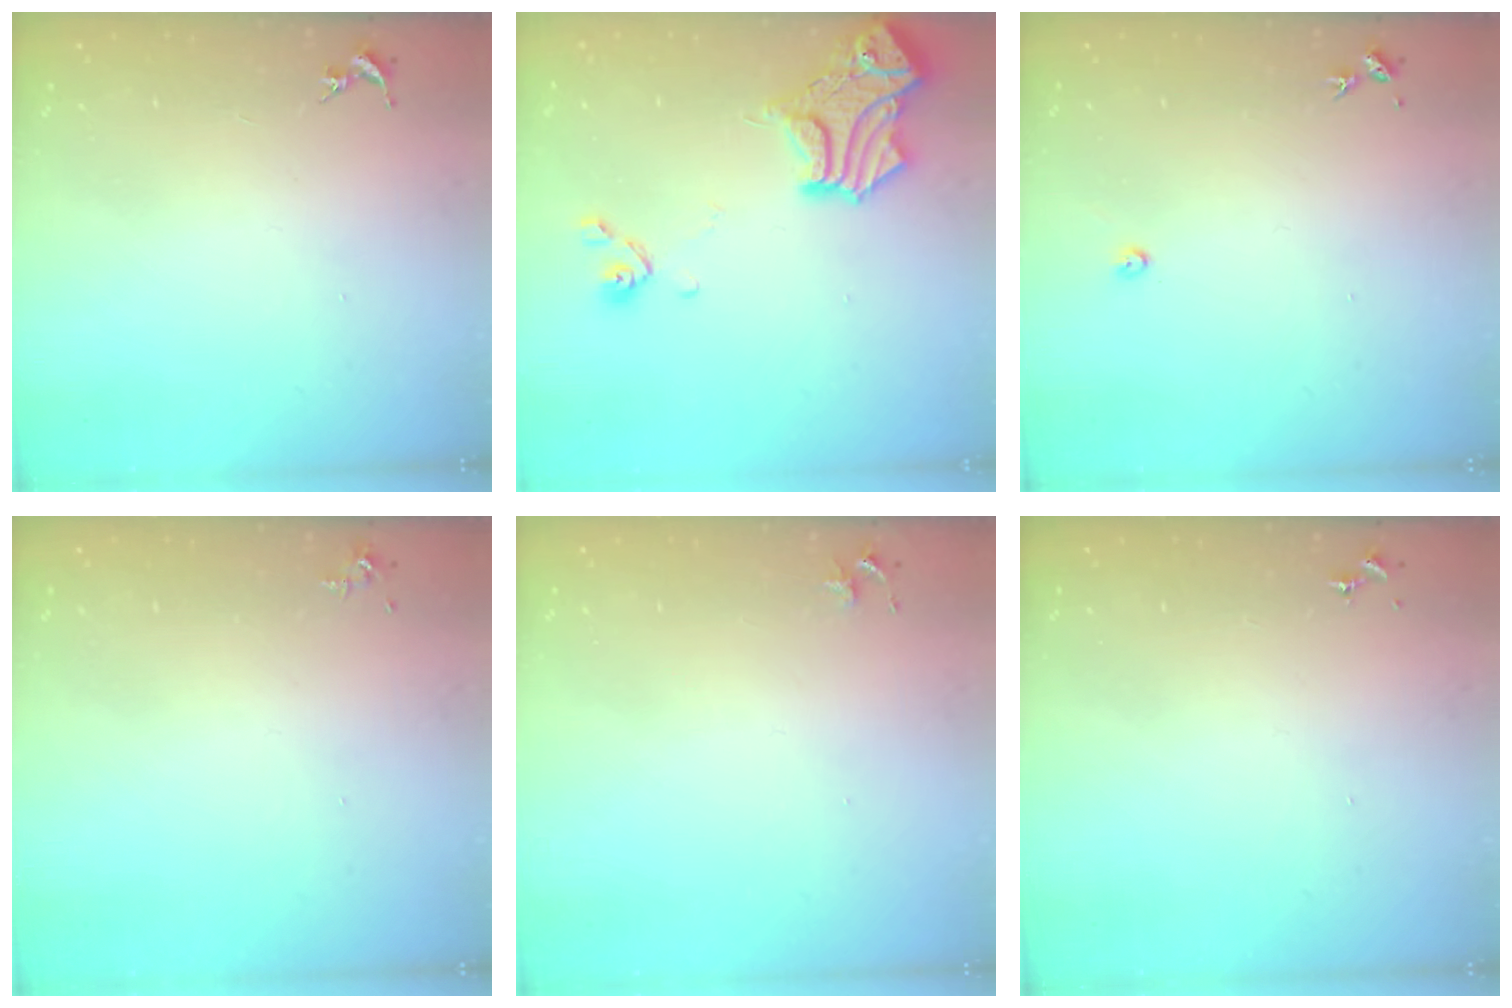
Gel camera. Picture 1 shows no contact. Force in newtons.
{"total": 16.0, "press": 15.9, "slide": 1.4}
{"total": 2.2, "press": 2.2, "slide": 0.3}
{"total": 3.2, "press": 3.2, "slide": 0.5}
{"total": 3.2, "press": 3.2, "slide": 0.4}
{"total": 0.0}